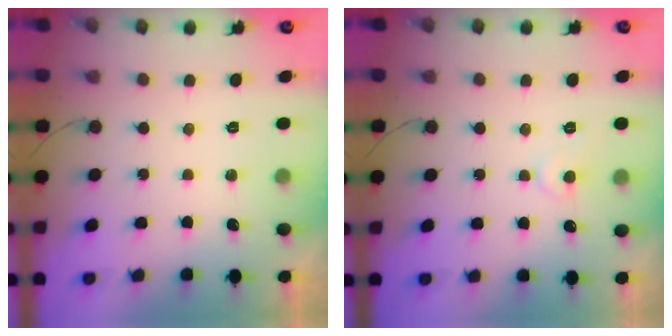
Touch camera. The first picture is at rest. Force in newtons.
{"total": 5.2, "press": 5.2, "slide": 0.2}